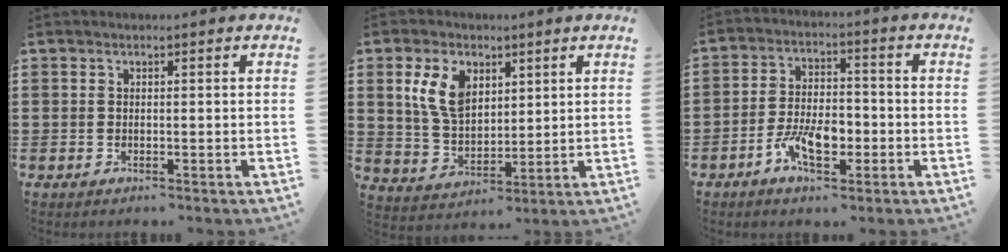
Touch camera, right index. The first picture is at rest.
{"total": 8.0, "force": [3.2, 5.0, 5.4], "torque": [-0.137, 0.009, 0.056]}
{"total": 7.8, "force": [-3.2, 3.9, 6.0], "torque": [-0.124, 0.005, -0.060]}